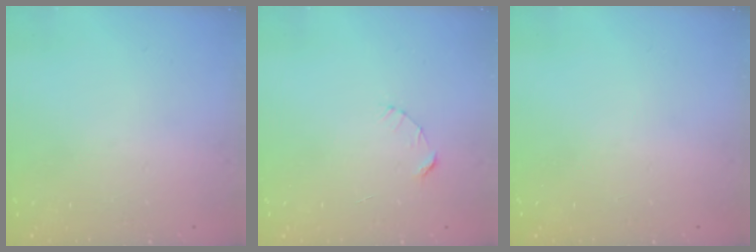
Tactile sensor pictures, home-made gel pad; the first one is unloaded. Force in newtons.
{"total": 2.4, "press": 2.4, "slide": 0.2}
{"total": 0.0}